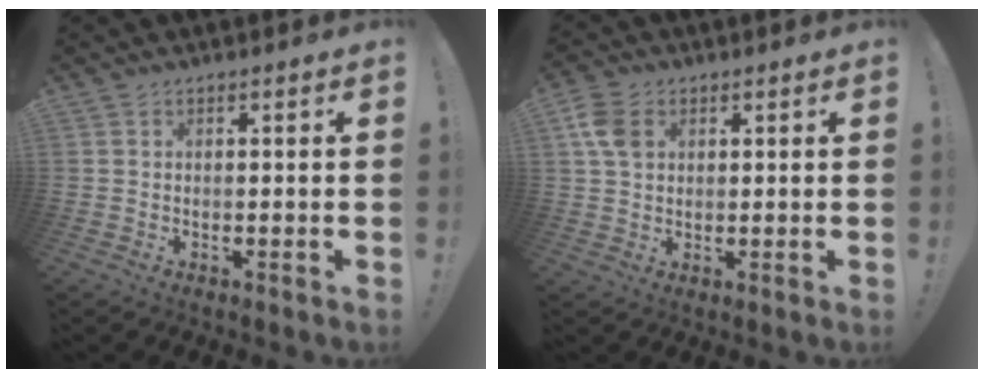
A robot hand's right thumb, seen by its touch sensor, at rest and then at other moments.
{"total": 7.8, "force": [2.4, 5.7, 4.7], "torque": [-0.091, 0.004, 0.047]}